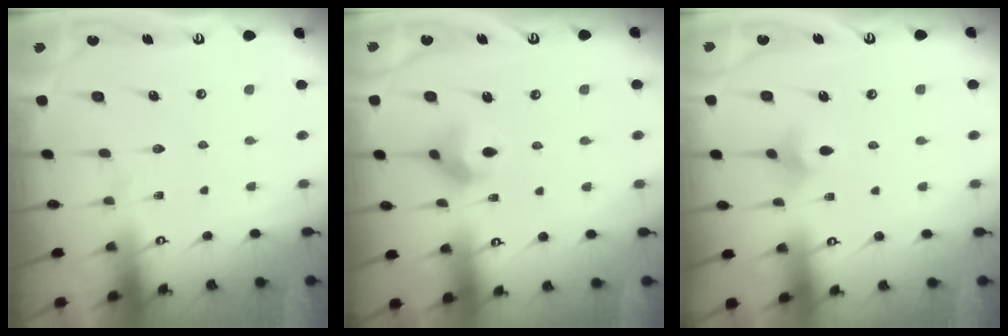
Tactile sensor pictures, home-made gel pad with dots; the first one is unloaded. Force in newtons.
{"total": 7.0, "press": 6.9, "slide": 0.9}
{"total": 3.8, "press": 3.7, "slide": 1.0}